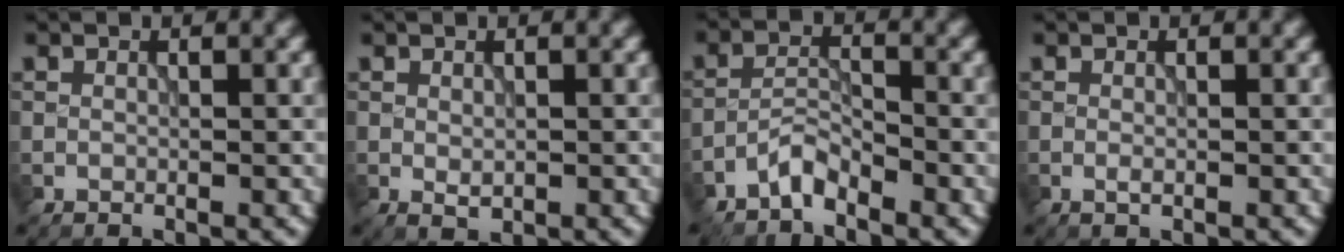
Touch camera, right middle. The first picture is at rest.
{"total": 1.2, "force": [-0.1, 0.7, 0.9], "torque": [-0.018, -0.005, 0.003]}
{"total": 2.4, "force": [-2.1, 0.6, 1.0], "torque": [-0.019, 0.010, -0.046]}
{"total": 0.6, "force": [-0.2, 0.2, 0.5], "torque": [-0.013, -0.002, -0.003]}